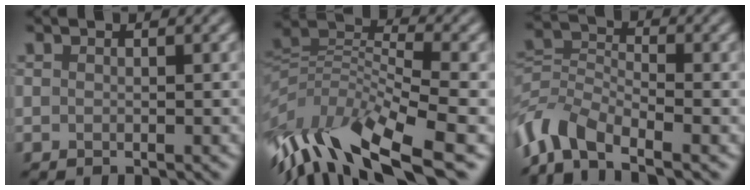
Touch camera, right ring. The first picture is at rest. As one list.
[{"total": 11.3, "force": [-4.8, 4.1, 9.4], "torque": [-0.184, 0.009, -0.091]}, {"total": 6.6, "force": [-4.4, 3.0, 3.9], "torque": [-0.079, 0.006, -0.104]}]